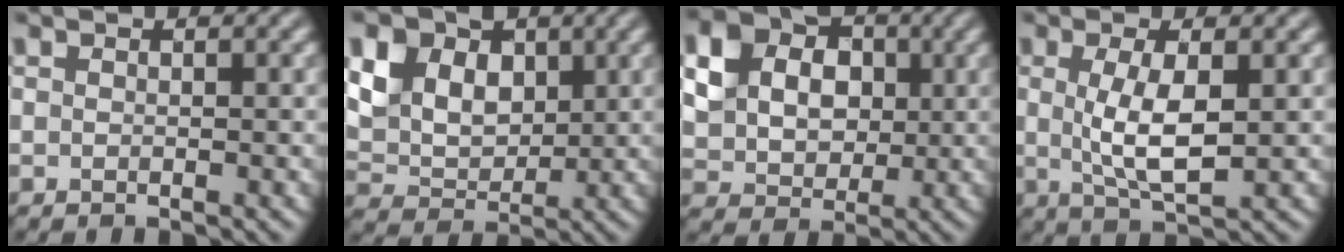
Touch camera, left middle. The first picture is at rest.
{"total": 8.6, "force": [3.7, 6.4, 4.6], "torque": [-0.107, 0.010, 0.062]}
{"total": 9.5, "force": [2.7, 7.6, 5.1], "torque": [-0.119, 0.027, 0.054]}
{"total": 4.4, "force": [0.4, 1.3, 4.2], "torque": [-0.088, -0.002, 0.011]}